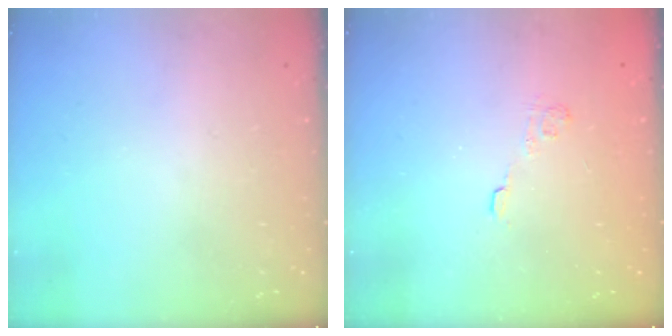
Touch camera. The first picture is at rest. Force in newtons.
{"total": 2.9, "press": 2.5, "slide": 1.4}